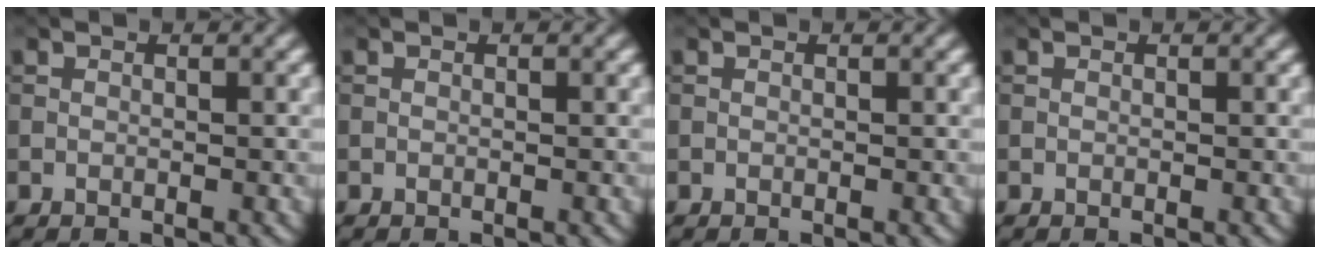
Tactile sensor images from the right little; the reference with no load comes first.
{"total": 0.0}
{"total": 0.0}
{"total": 0.0}